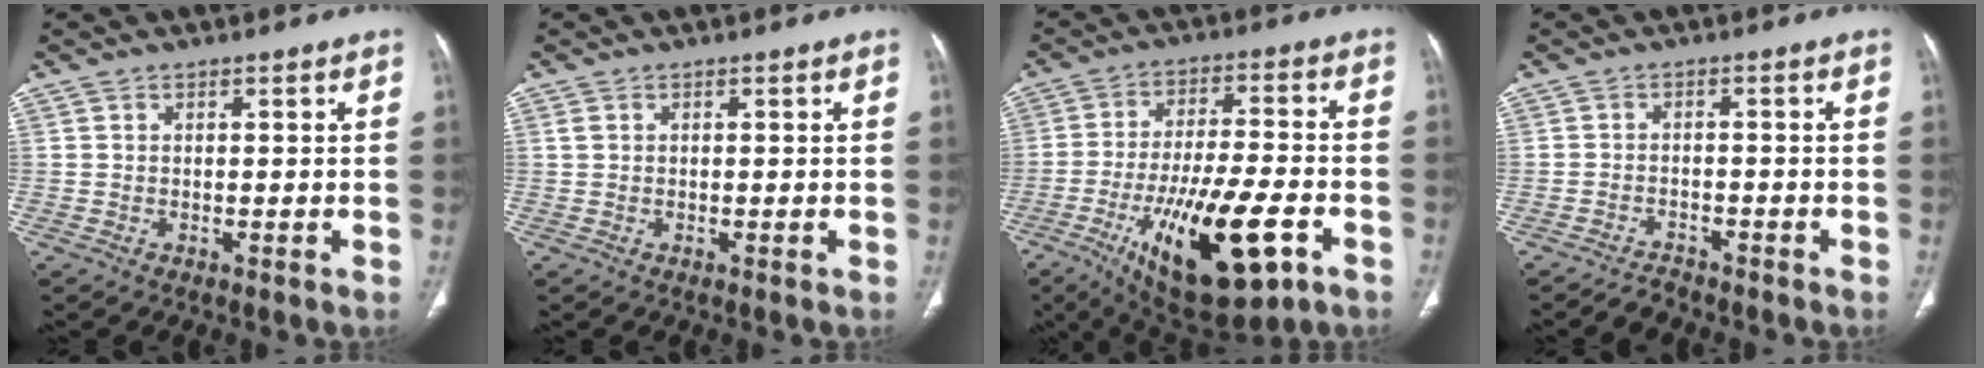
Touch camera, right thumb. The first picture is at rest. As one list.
[{"total": 1.0, "force": [0.4, 0.8, 0.6], "torque": [-0.007, 0.003, 0.009]}, {"total": 21.6, "force": [-8.7, 7.5, 18.2], "torque": [-0.311, 0.015, -0.129]}, {"total": 2.5, "force": [-2.4, 0.7, 0.1], "torque": [-0.010, 0.009, -0.042]}]